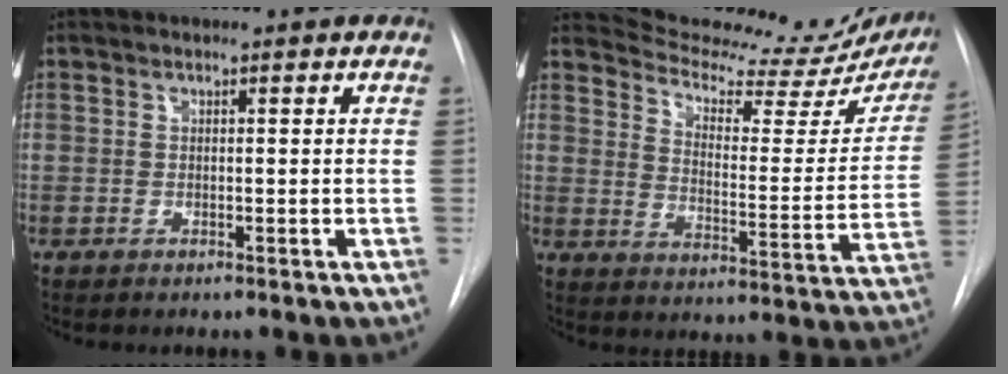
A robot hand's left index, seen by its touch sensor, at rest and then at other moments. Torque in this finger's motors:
{"motor_torque": [0.71, -1.42, -0.13, -0.02]}